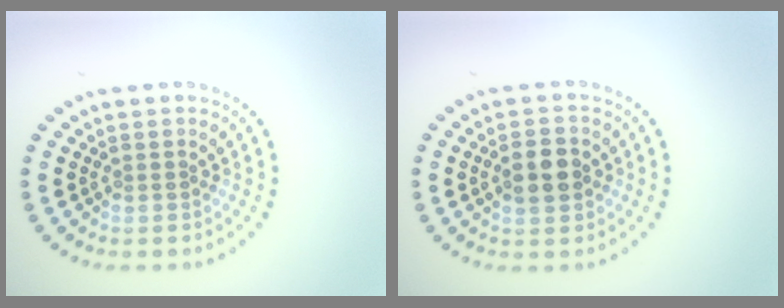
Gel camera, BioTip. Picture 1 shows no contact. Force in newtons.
{"total": 3.7, "press": 3.7, "slide": 0.1}